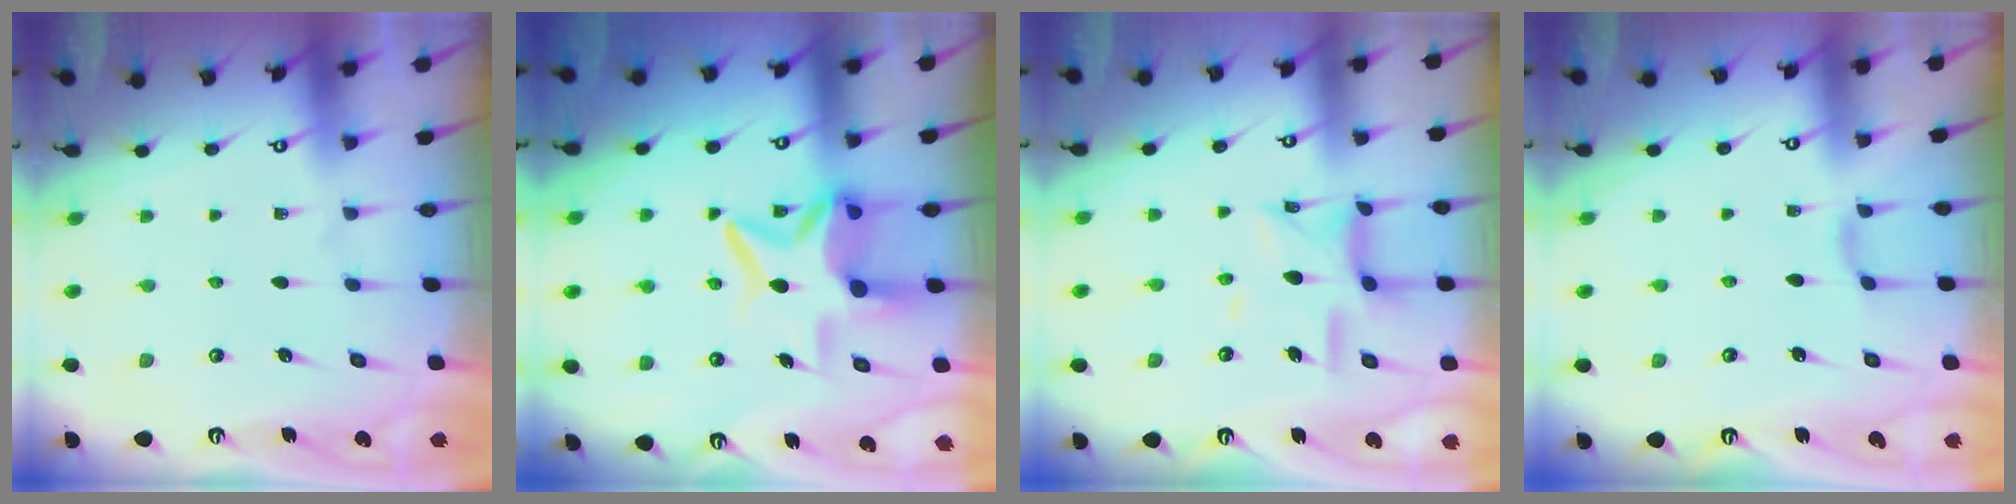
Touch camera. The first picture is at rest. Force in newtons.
{"total": 10.8, "press": 10.8, "slide": 1.3}
{"total": 12.1, "press": 12.0, "slide": 0.9}
{"total": 1.8, "press": 1.7, "slide": 0.5}